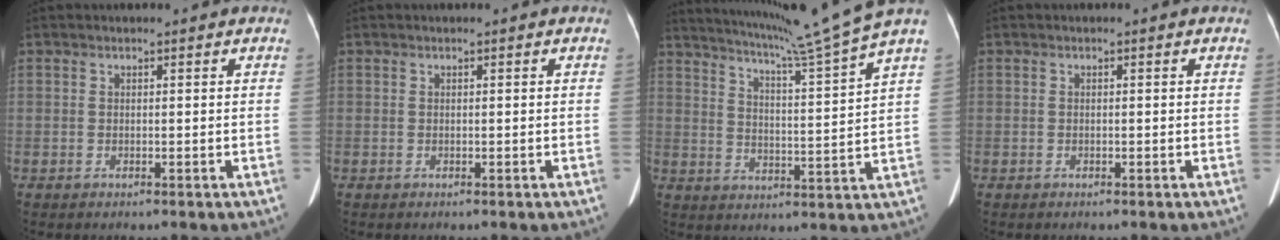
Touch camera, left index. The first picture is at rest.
{"total": 0.0}
{"total": 14.0, "force": [12.0, -3.6, 6.2], "torque": [-0.111, -0.045, 0.175]}
{"total": 0.0}